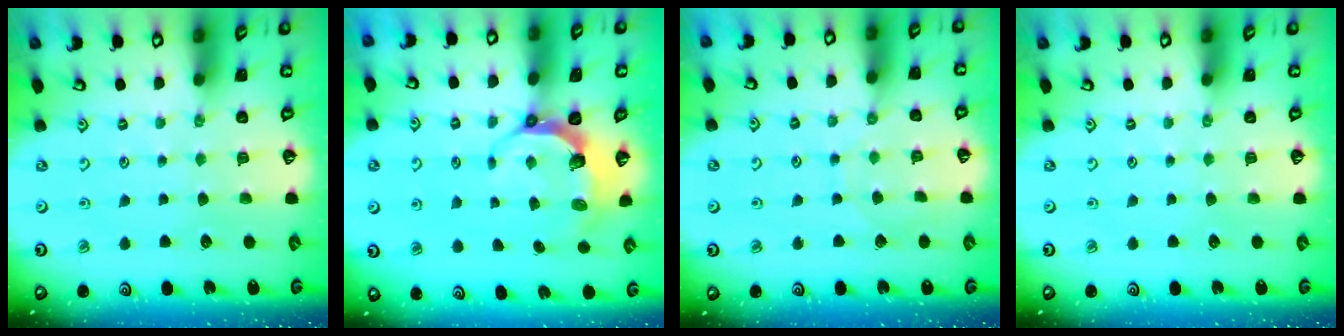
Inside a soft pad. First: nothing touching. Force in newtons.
{"total": 7.4, "press": 6.2, "slide": 4.1}
{"total": 5.0, "press": 5.0, "slide": 0.6}
{"total": 0.0}